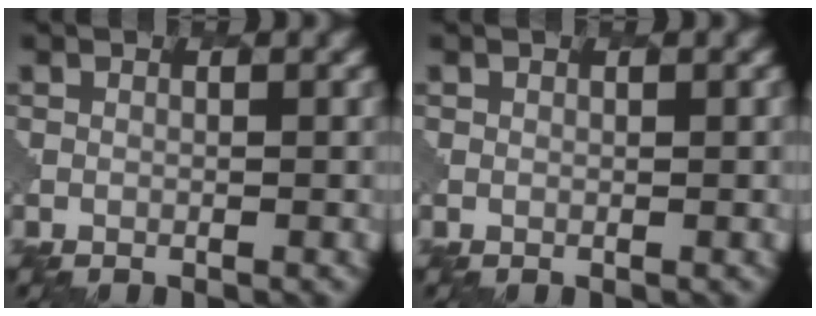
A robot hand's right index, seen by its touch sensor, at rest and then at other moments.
{"total": 0.0}